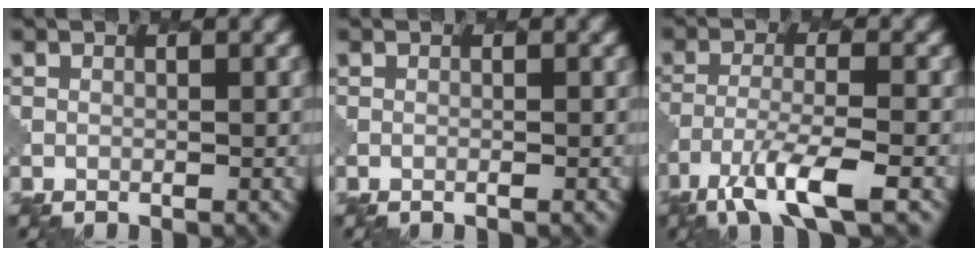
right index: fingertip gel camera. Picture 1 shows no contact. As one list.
[{"total": 0.0}, {"total": 6.3, "force": [-3.9, 1.3, 4.7], "torque": [-0.088, -0.009, -0.075]}]